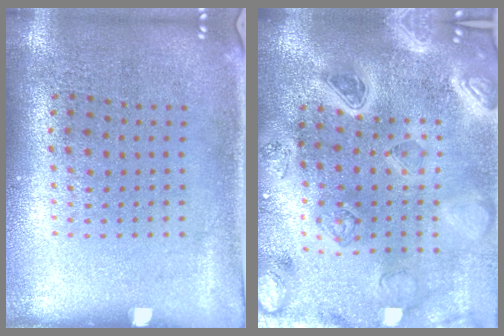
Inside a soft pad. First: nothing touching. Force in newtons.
{"total": 4.2, "press": 3.7, "slide": 1.9}